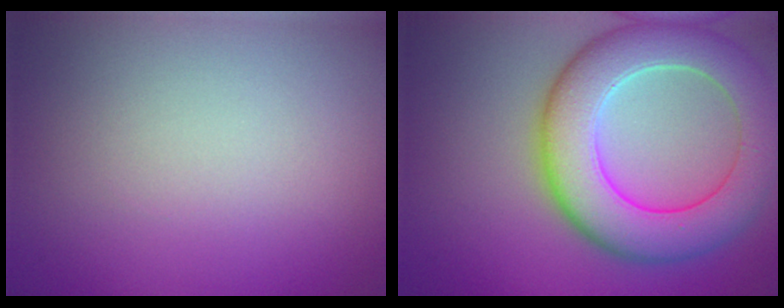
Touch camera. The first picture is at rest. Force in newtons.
{"total": 8.9, "press": 8.9, "slide": 0.6}